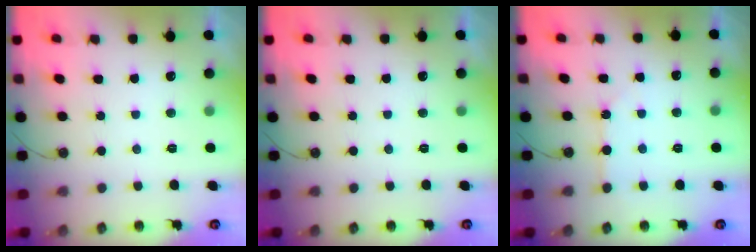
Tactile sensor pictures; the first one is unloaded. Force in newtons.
{"total": 0.0}
{"total": 2.7, "press": 2.7, "slide": 0.3}